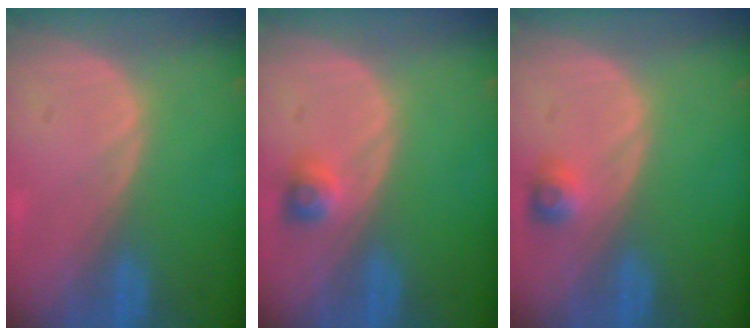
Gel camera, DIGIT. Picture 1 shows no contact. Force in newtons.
{"total": 2.3, "press": 2.2, "slide": 0.3}
{"total": 2.5, "press": 2.3, "slide": 1.0}